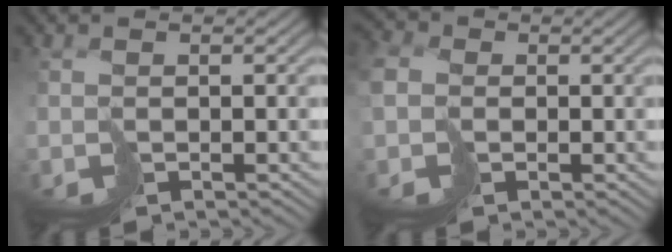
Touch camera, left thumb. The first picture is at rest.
{"total": 5.8, "force": [-0.4, 4.8, 3.2], "torque": [-0.105, -0.004, -0.016]}